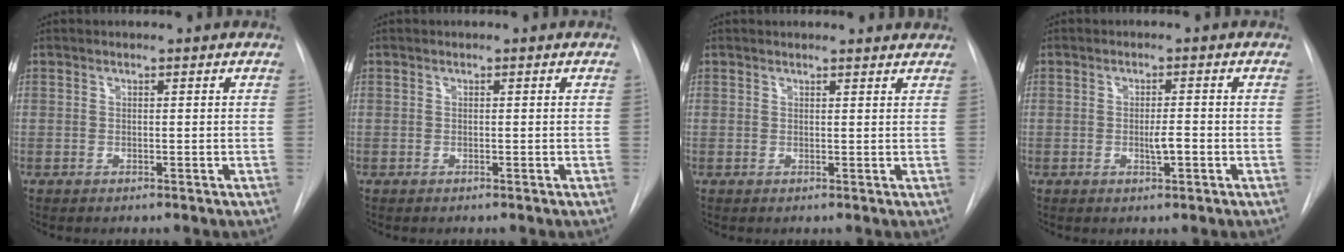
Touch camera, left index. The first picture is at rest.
{"total": 0.0}
{"total": 4.4, "force": [4.3, 0.6, 0.6], "torque": [-0.008, 0.008, 0.039]}
{"total": 2.2, "force": [-0.6, 0.4, 2.1], "torque": [-0.039, -0.001, -0.008]}